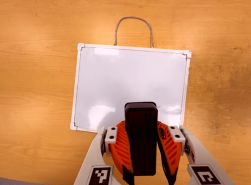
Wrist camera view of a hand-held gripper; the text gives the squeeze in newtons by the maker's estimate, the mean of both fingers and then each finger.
{"total": 10.3, "left": 8.9, "right": 11.6}